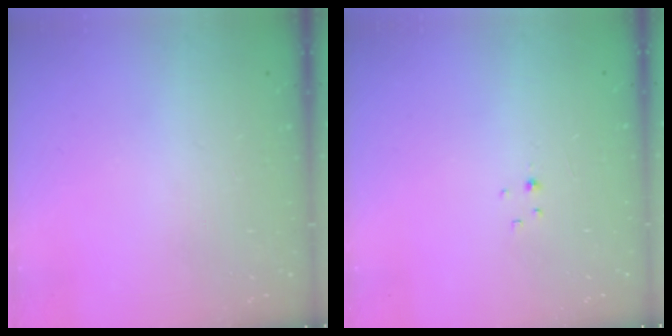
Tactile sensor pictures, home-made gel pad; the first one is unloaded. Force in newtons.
{"total": 1.1, "press": 1.1, "slide": 0.2}